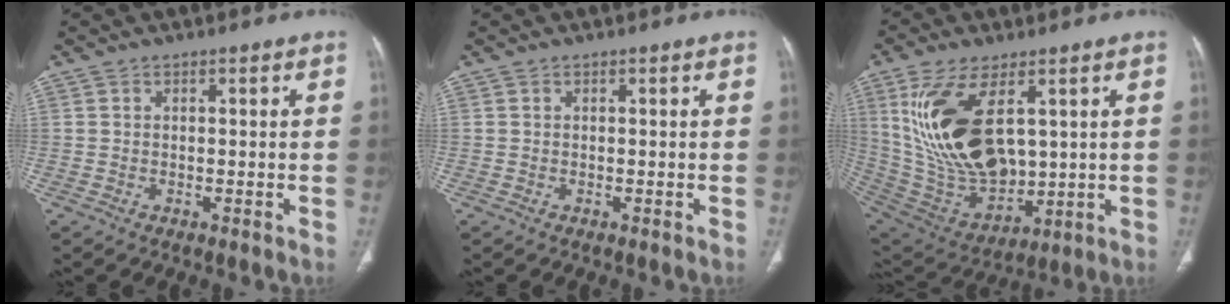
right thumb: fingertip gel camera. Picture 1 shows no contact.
{"total": 0.0}
{"total": 21.0, "force": [5.8, 11.0, 17.0], "torque": [-0.314, -0.028, 0.130]}